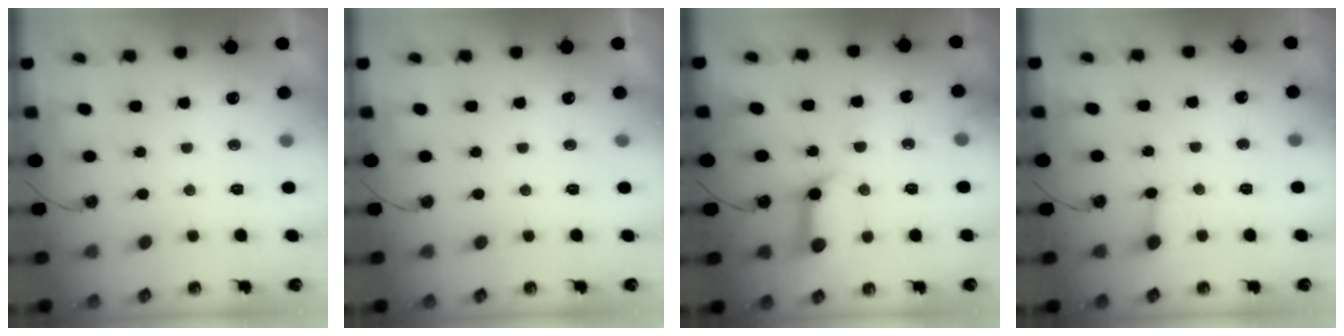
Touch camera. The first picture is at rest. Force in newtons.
{"total": 0.0}
{"total": 11.4, "press": 11.4, "slide": 1.2}
{"total": 2.1, "press": 2.1, "slide": 0.1}